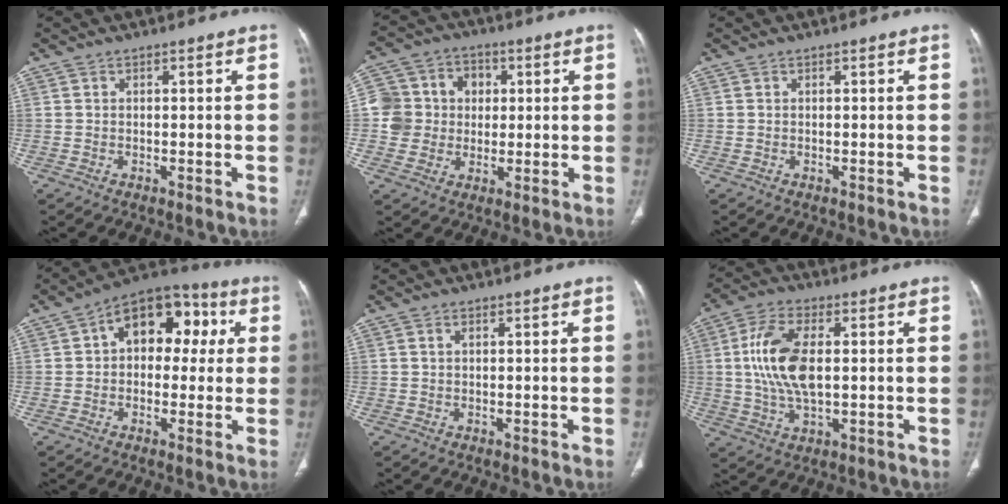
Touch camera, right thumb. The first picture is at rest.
{"total": 10.9, "force": [0.8, 10.2, 3.5], "torque": [-0.035, 0.020, 0.012]}
{"total": 0.0}
{"total": 14.2, "force": [3.0, 9.5, 10.2], "torque": [-0.096, 0.034, 0.031]}
{"total": 0.7, "force": [0.3, 0.4, 0.5], "torque": [-0.012, 0.002, 0.005]}
{"total": 12.3, "force": [1.2, 6.1, 10.7], "torque": [-0.223, 0.003, 0.024]}